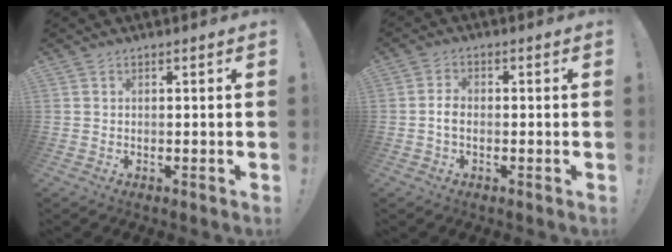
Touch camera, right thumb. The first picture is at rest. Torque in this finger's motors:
{"motor_torque": [-0.31, -0.06, -0.06, 0.08, 0.02]}